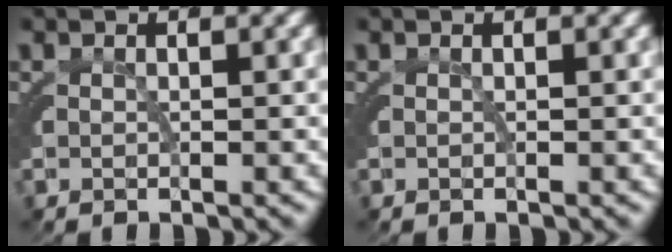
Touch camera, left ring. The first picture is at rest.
{"total": 0.0}